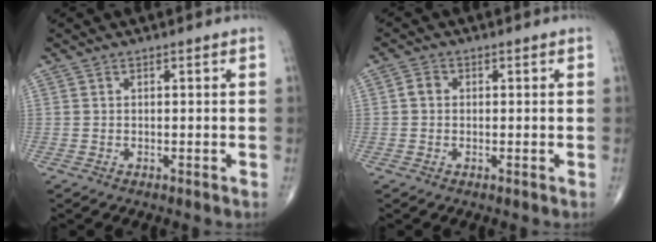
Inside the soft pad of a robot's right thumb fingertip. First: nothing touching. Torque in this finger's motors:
{"motor_torque": [-0.05, 0.04, 0.06, 0.00, 0.00]}